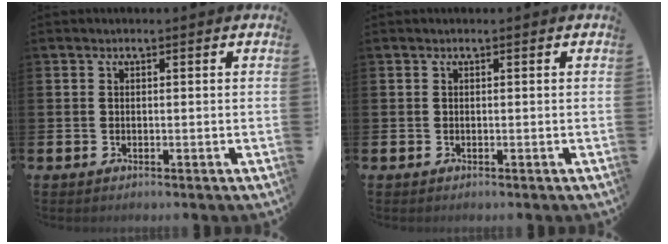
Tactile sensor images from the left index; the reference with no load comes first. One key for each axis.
{"total": 0.0}